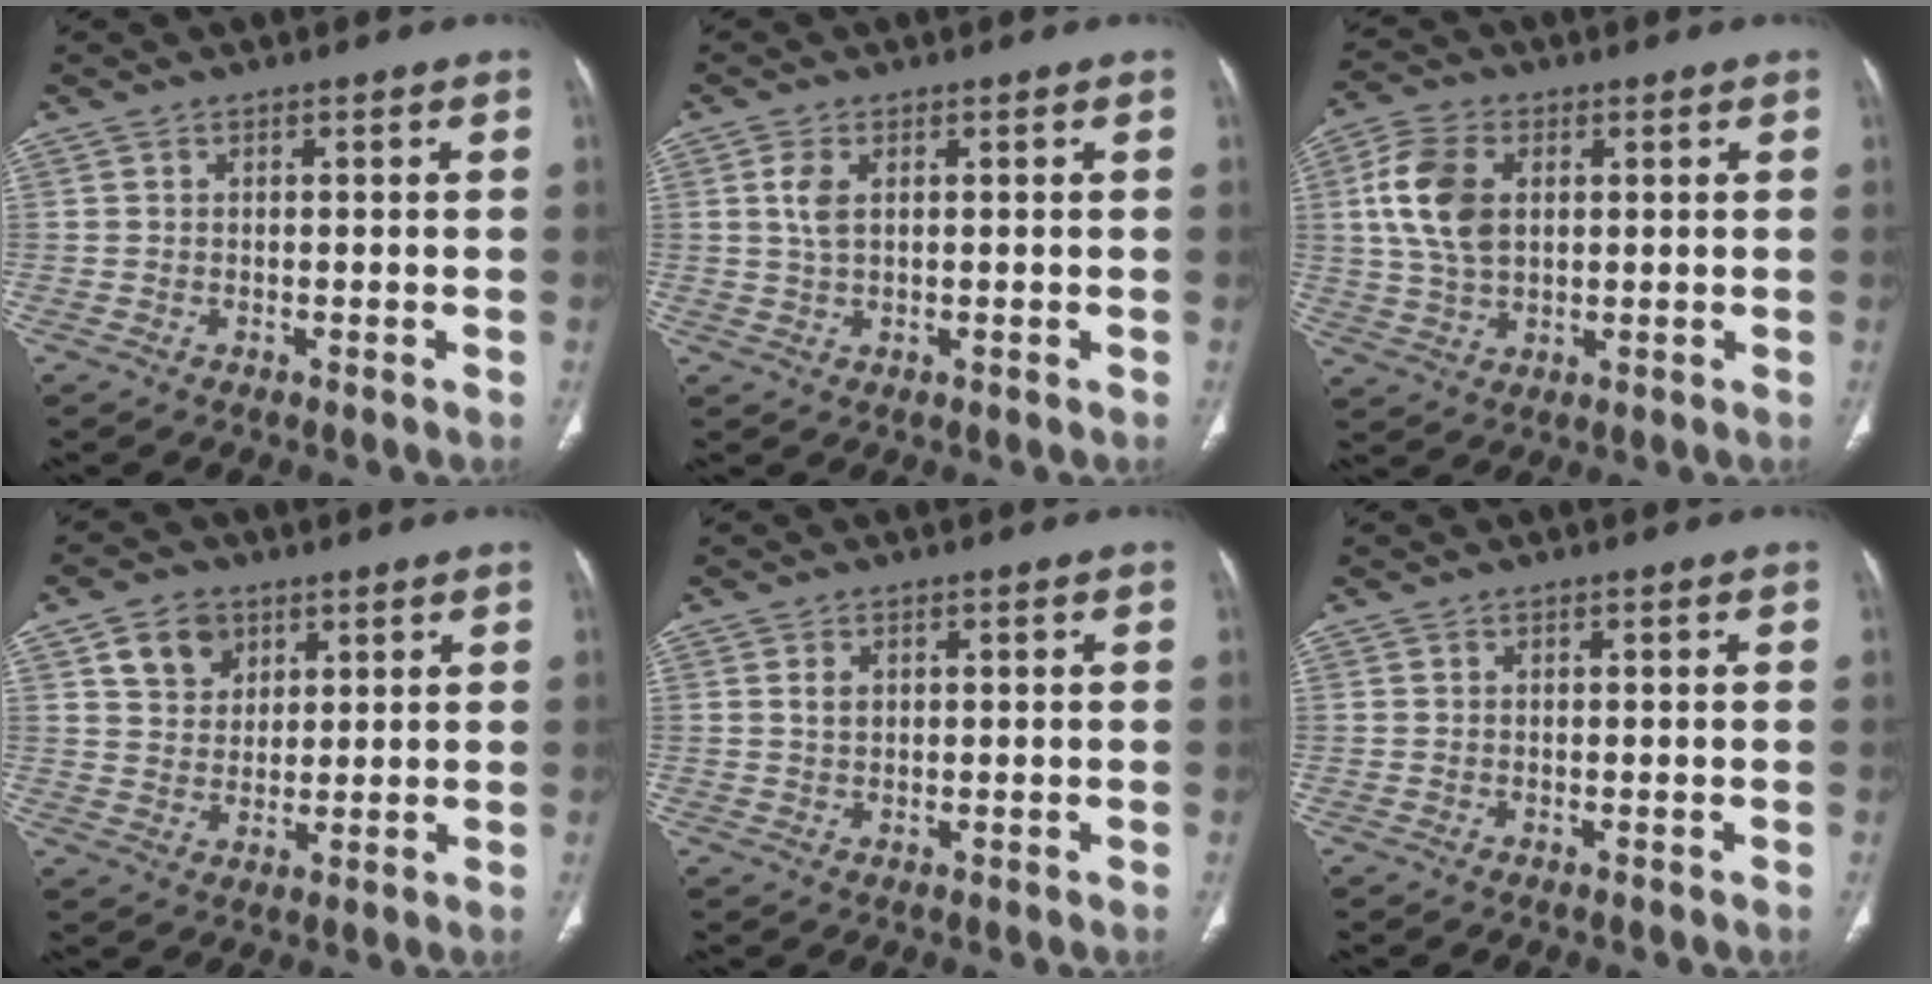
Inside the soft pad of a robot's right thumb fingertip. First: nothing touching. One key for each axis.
{"total": 3.4, "fx": 1.0, "fy": 1.6, "fz": 2.8, "tx": -0.066, "ty": 0.001, "tz": 0.020}
{"total": 10.8, "fx": 2.3, "fy": 6.8, "fz": 8.0, "tx": -0.160, "ty": 0.003, "tz": 0.045}
{"total": 7.1, "fx": 3.6, "fy": 5.4, "fz": 2.8, "tx": -0.025, "ty": -0.018, "tz": 0.067}
{"total": 1.8, "fx": 0.6, "fy": 1.2, "fz": 1.2, "tx": -0.016, "ty": -0.001, "tz": 0.014}
{"total": 0.0}